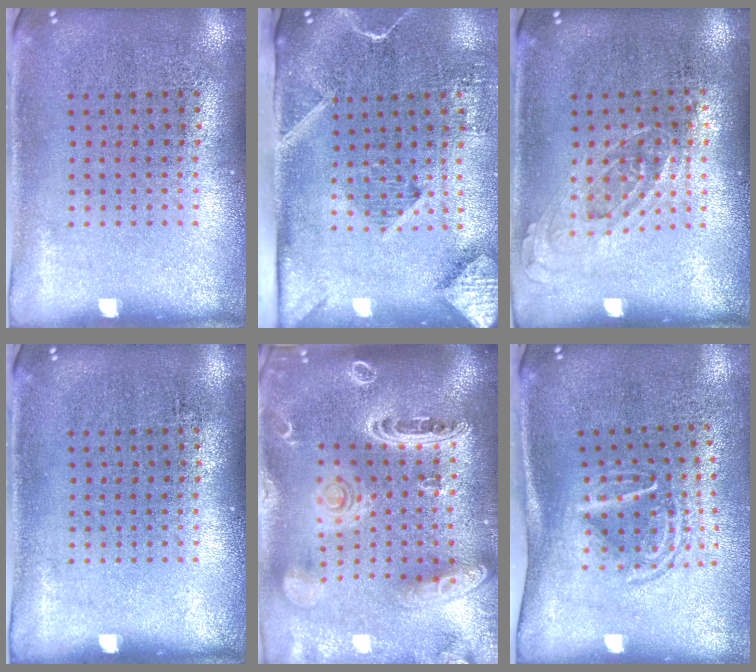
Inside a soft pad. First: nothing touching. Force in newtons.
{"total": 2.8, "press": 2.1, "slide": 1.9}
{"total": 0.8, "press": 0.7, "slide": 0.4}
{"total": 0.0}
{"total": 3.7, "press": 3.0, "slide": 2.3}
{"total": 1.7, "press": 1.2, "slide": 1.2}